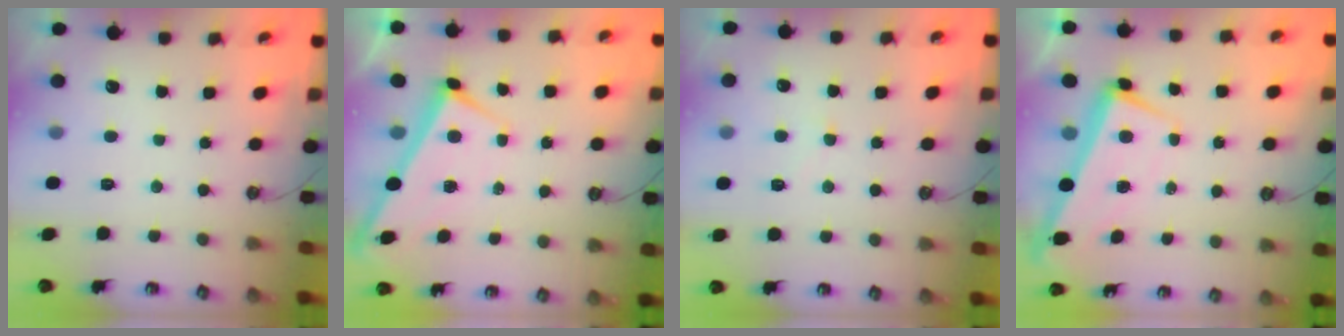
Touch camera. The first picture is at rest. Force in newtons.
{"total": 1.9, "press": 1.9, "slide": 0.2}
{"total": 5.3, "press": 5.3, "slide": 0.5}
{"total": 1.9, "press": 1.0, "slide": 1.6}